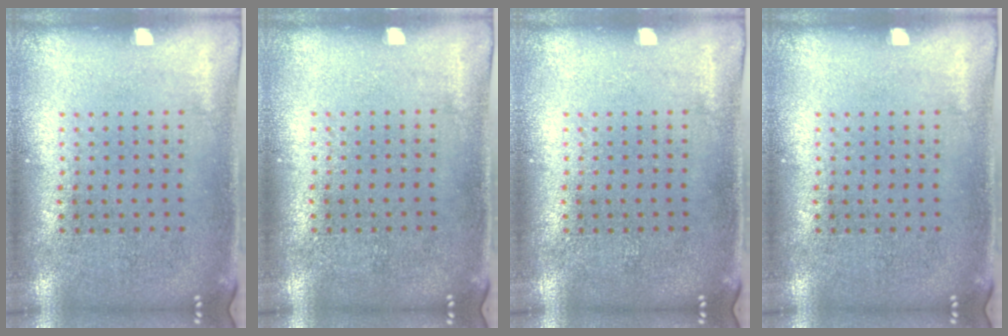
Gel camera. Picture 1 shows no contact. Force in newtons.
{"total": 0.0}
{"total": 0.0}
{"total": 0.0}